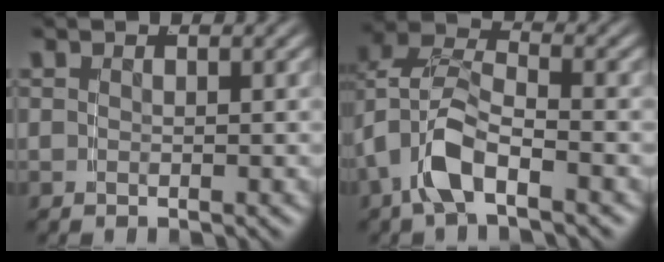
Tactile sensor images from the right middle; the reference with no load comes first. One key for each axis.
{"total": 4.7, "fx": -0.4, "fy": 3.0, "fz": 3.6, "tx": -0.086, "ty": -0.009, "tz": -0.012}